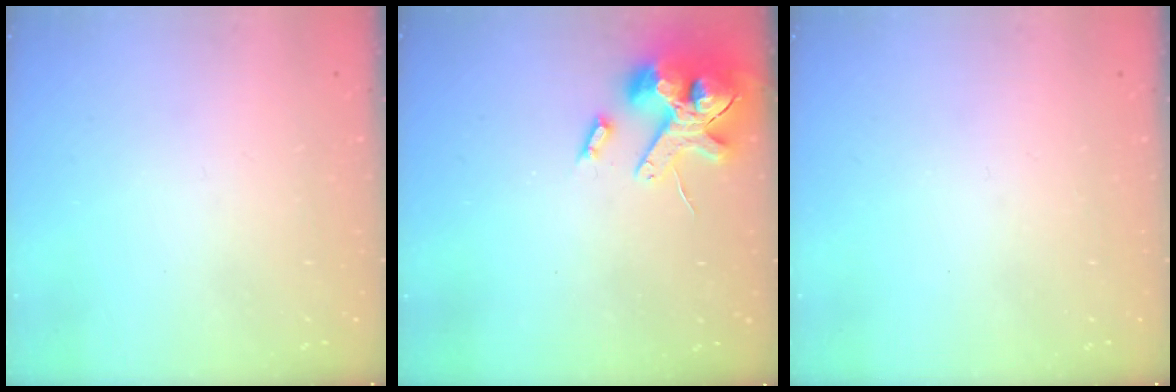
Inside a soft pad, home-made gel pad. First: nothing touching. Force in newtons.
{"total": 14.2, "press": 14.0, "slide": 2.2}
{"total": 0.0}